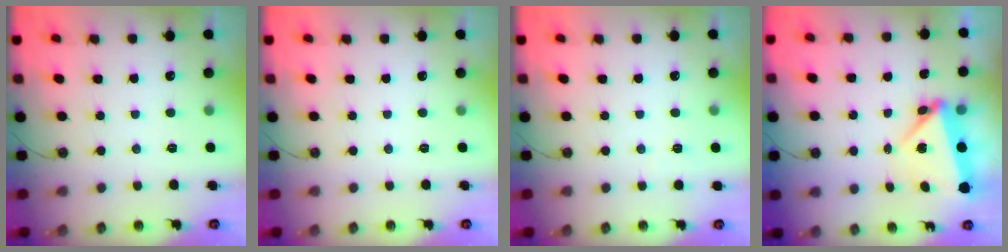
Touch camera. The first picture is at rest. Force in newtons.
{"total": 0.0}
{"total": 1.9, "press": 1.9, "slide": 0.4}
{"total": 6.9, "press": 4.9, "slide": 4.9}